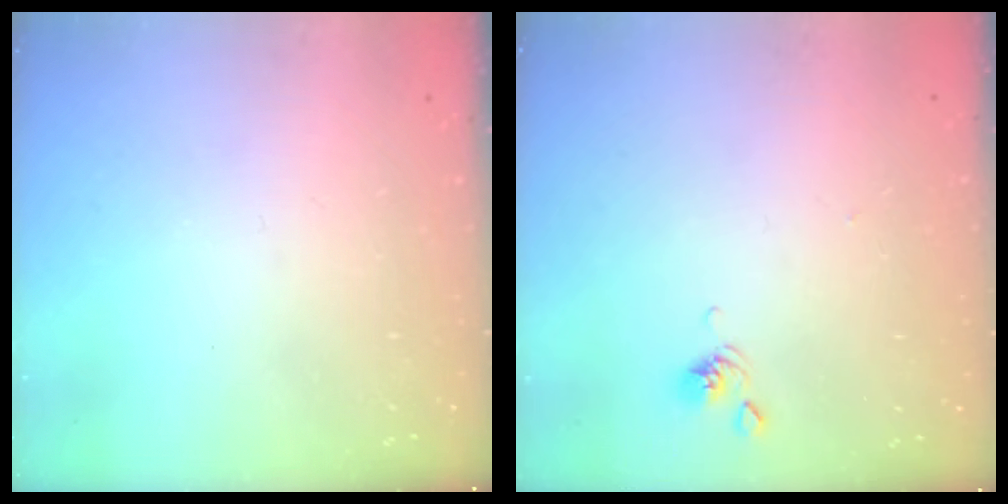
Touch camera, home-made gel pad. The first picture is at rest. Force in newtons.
{"total": 2.8, "press": 2.8, "slide": 0.1}